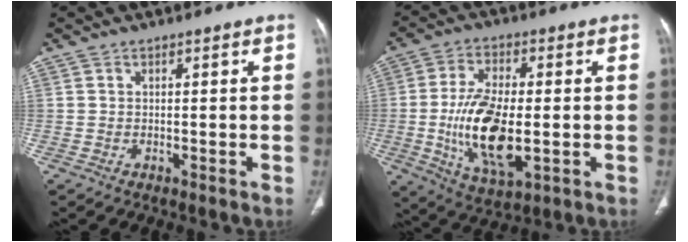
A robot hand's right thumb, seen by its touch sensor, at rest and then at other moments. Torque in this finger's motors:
{"motor_torque": [2.52, 2.47, 1.87, -0.70, 0.18]}